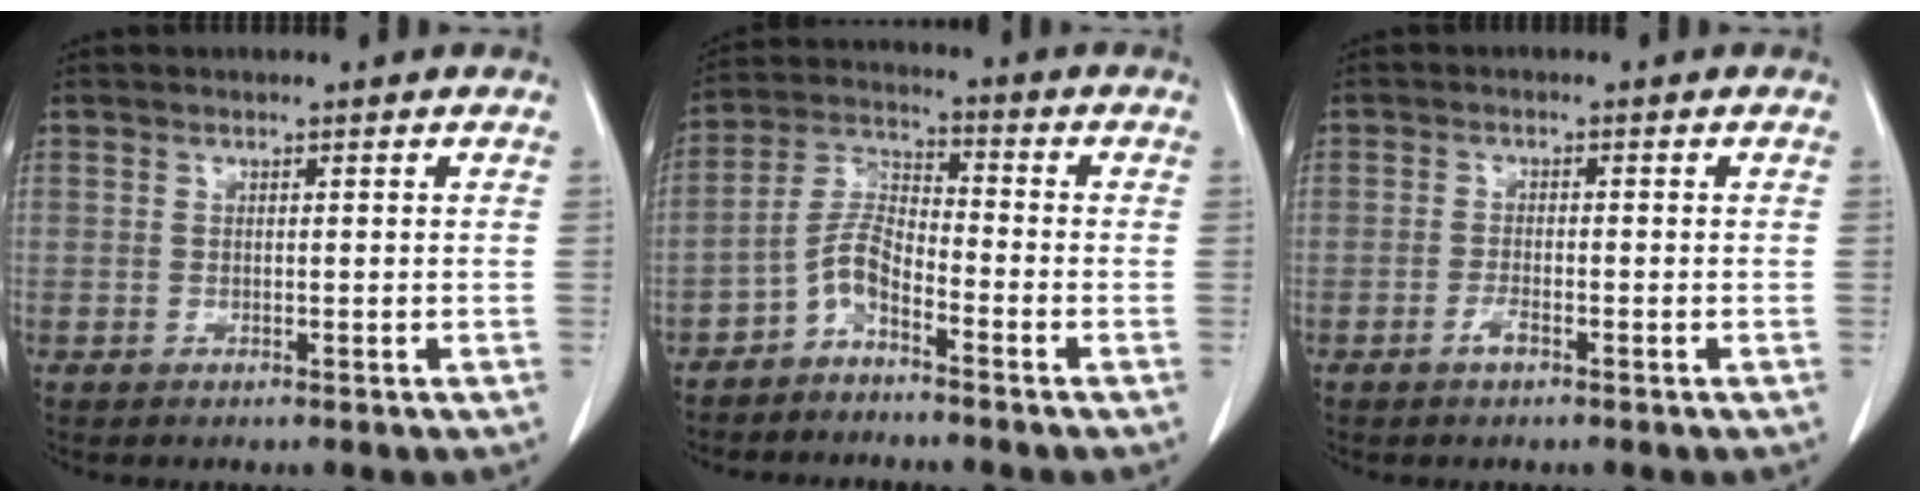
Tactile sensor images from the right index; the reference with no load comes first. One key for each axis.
{"total": 5.3, "fx": -3.6, "fy": 1.7, "fz": 3.5, "tx": -0.079, "ty": 0.010, "tz": -0.076}
{"total": 1.8, "fx": -1.2, "fy": 0.4, "fz": 1.3, "tx": -0.026, "ty": 0.001, "tz": -0.023}